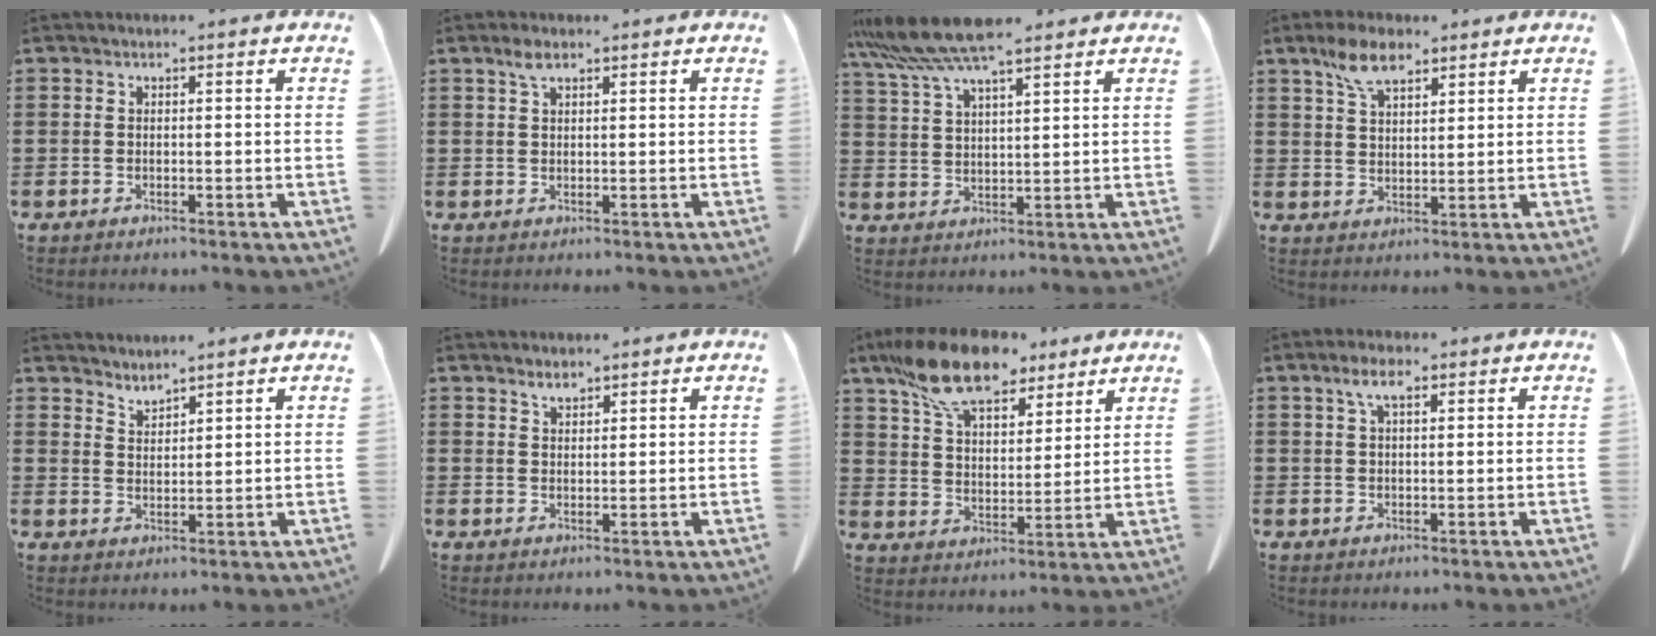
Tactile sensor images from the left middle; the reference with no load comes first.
{"total": 2.0, "force": [1.1, 0.7, 1.5], "torque": [-0.034, 0.003, 0.020]}
{"total": 8.8, "force": [7.0, 0.9, 5.3], "torque": [-0.129, -0.021, 0.124]}
{"total": 6.2, "force": [4.1, 2.7, 3.8], "torque": [-0.085, 0.007, 0.075]}
{"total": 2.6, "force": [2.6, -0.2, -0.3], "torque": [-0.003, -0.008, 0.050]}
{"total": 1.9, "force": [1.7, 0.5, 0.6], "torque": [-0.016, 0.001, 0.032]}
{"total": 12.8, "force": [9.8, 4.7, 6.7], "torque": [-0.155, -0.022, 0.184]}
{"total": 3.8, "force": [2.0, 1.2, 3.1], "torque": [-0.067, 0.008, 0.033]}